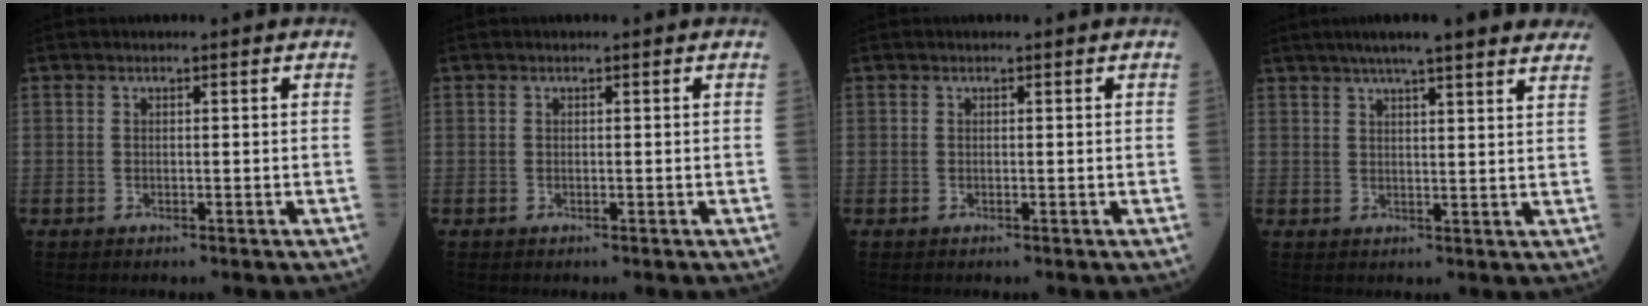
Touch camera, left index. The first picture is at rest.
{"total": 0.0}
{"total": 0.0}
{"total": 16.0, "force": [13.2, 1.4, 8.9], "torque": [-0.128, 0.035, 0.162]}